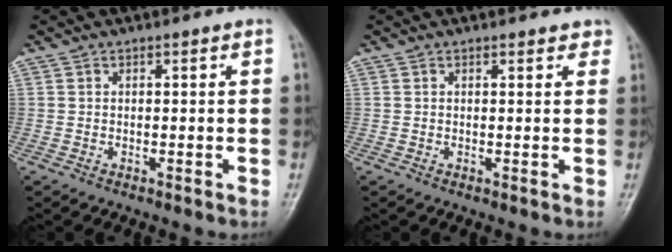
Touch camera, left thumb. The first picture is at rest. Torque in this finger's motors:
{"motor_torque": [-0.04, 0.00, 0.01, 0.08, 0.02]}